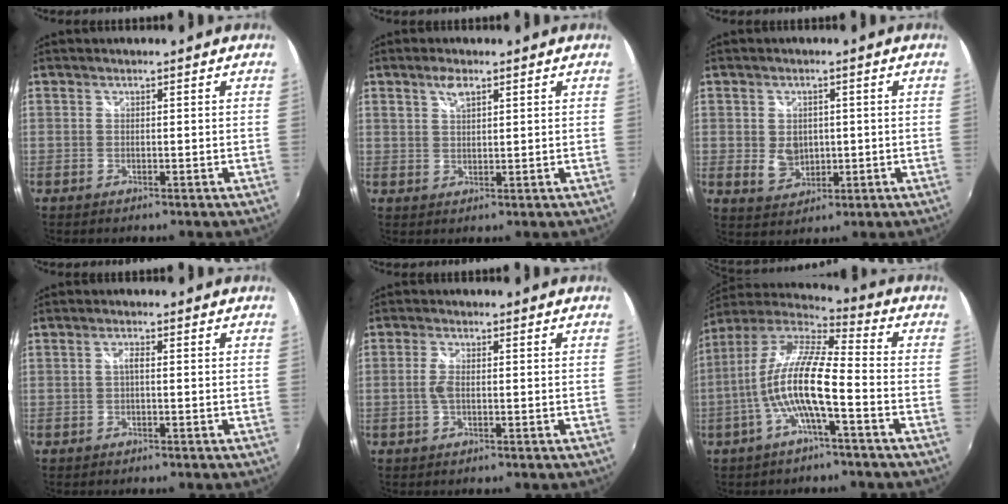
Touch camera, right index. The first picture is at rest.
{"total": 3.0, "force": [1.8, 1.3, 2.1], "torque": [-0.036, 0.004, 0.032]}
{"total": 5.2, "force": [-0.1, 4.1, 3.1], "torque": [-0.057, -0.002, 0.004]}
{"total": 1.2, "force": [-0.2, 0.4, 1.2], "torque": [-0.022, 0.005, -0.006]}
{"total": 2.8, "force": [-0.3, 1.1, 2.5], "torque": [-0.054, 0.000, -0.006]}
{"total": 13.5, "force": [-3.8, 2.1, 12.8], "torque": [-0.238, 0.002, -0.074]}